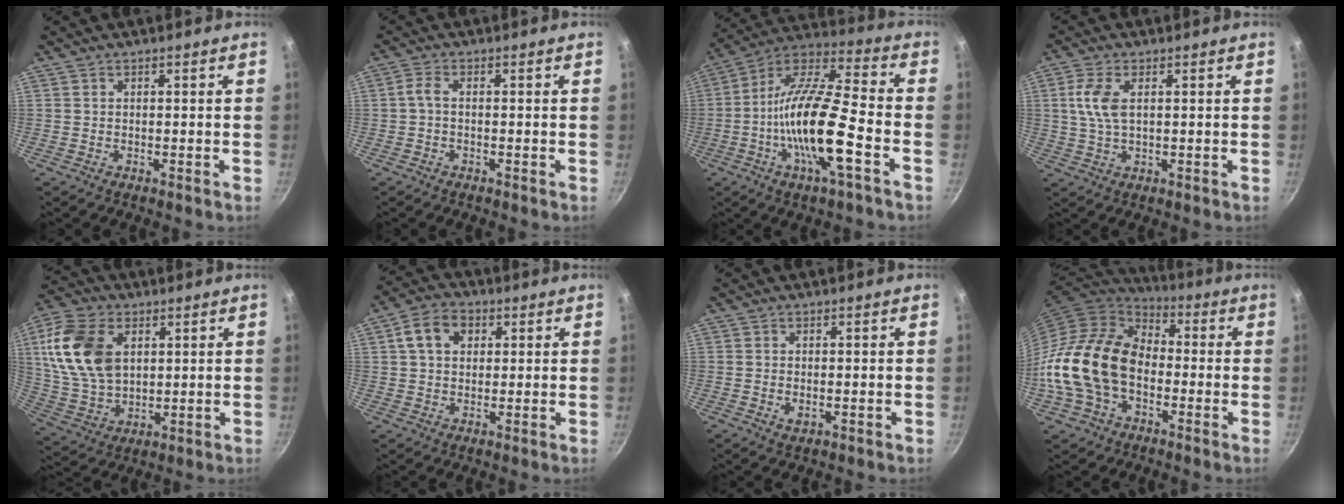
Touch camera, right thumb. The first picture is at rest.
{"total": 2.2, "force": [-0.4, 0.9, 2.0], "torque": [-0.055, 0.009, -0.013]}
{"total": 15.0, "force": [-4.4, 3.5, 13.9], "torque": [-0.253, 0.034, -0.094]}
{"total": 5.9, "force": [1.3, 2.8, 5.1], "torque": [-0.111, 0.004, 0.024]}
{"total": 16.8, "force": [4.4, 11.0, 11.9], "torque": [-0.216, -0.009, 0.092]}
{"total": 7.6, "force": [2.3, 5.6, 4.5], "torque": [-0.065, 0.009, 0.030]}
{"total": 1.9, "force": [-0.3, 1.2, 1.4], "torque": [-0.024, -0.003, -0.004]}
{"total": 19.8, "force": [-3.3, 13.9, 13.8], "torque": [-0.236, 0.041, -0.076]}